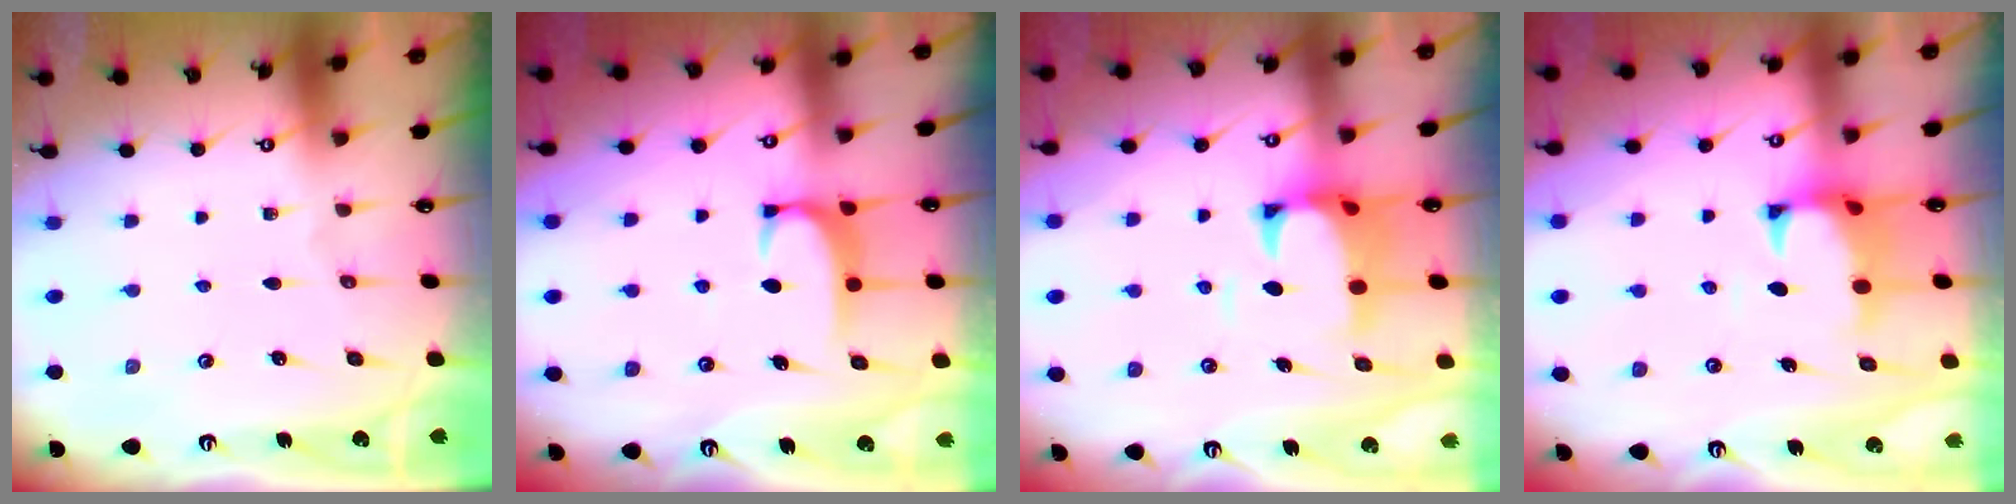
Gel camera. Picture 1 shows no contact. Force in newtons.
{"total": 1.8, "press": 1.8, "slide": 0.5}
{"total": 2.6, "press": 2.4, "slide": 1.1}
{"total": 1.0, "press": 0.1, "slide": 1.0}